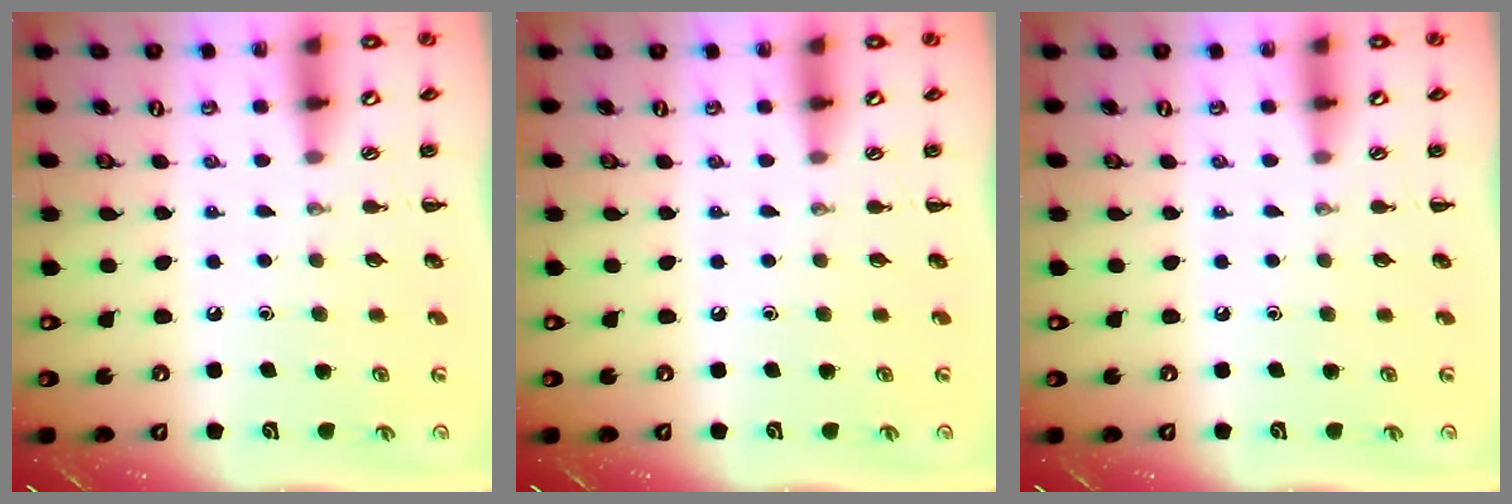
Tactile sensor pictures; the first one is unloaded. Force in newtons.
{"total": 0.0}
{"total": 0.0}